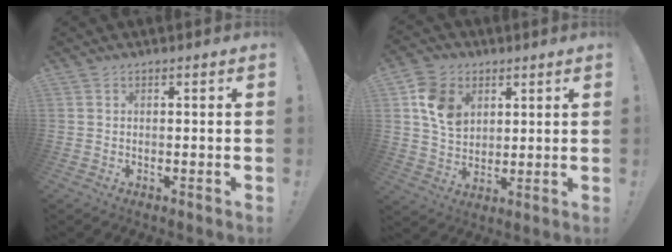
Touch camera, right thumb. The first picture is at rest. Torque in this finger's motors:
{"motor_torque": [1.11, 1.18, 0.12, 0.10, 0.06]}